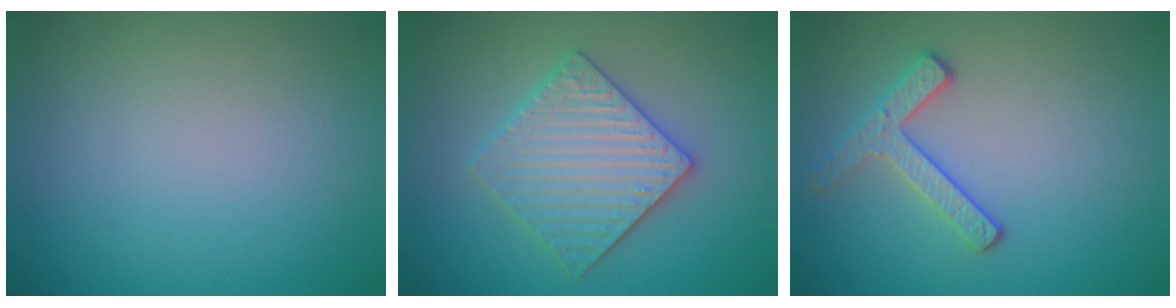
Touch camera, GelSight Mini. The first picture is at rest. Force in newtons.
{"total": 4.3, "press": 4.1, "slide": 1.0}
{"total": 2.5, "press": 2.3, "slide": 0.9}